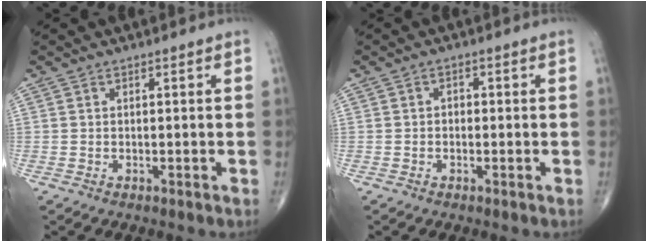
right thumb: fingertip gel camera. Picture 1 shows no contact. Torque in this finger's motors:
{"motor_torque": [-0.38, 0.11, 0.03, 0.16, -0.04]}